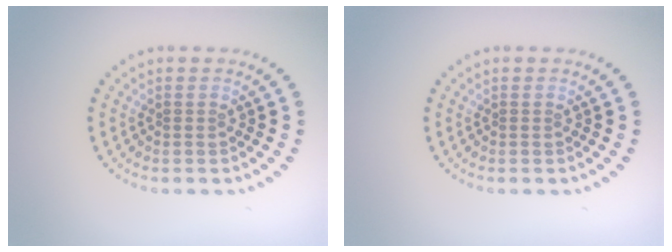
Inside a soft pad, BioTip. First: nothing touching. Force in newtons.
{"total": 0.0}